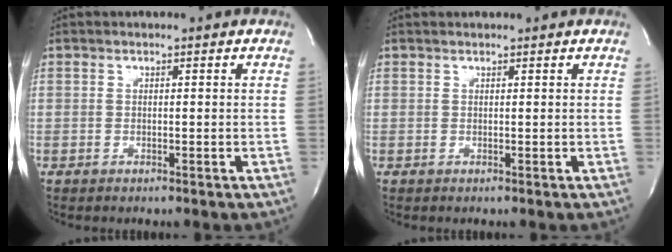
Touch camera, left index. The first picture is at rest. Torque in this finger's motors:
{"motor_torque": [0.27, -0.31, -0.02, -0.01]}